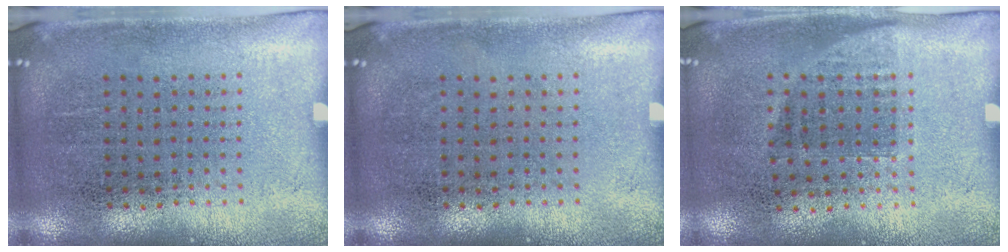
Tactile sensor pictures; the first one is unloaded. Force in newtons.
{"total": 0.0}
{"total": 0.8, "press": 0.7, "slide": 0.5}